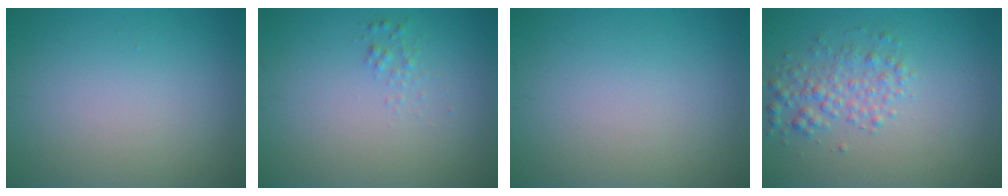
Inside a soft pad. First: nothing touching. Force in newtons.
{"total": 0.8, "press": 0.8, "slide": 0.0}
{"total": 0.0}
{"total": 2.8, "press": 2.8, "slide": 0.1}